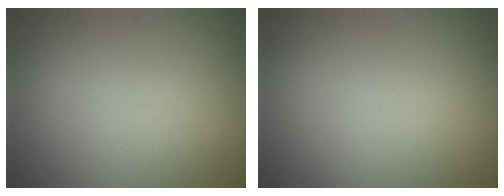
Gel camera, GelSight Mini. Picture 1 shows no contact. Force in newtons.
{"total": 0.0}